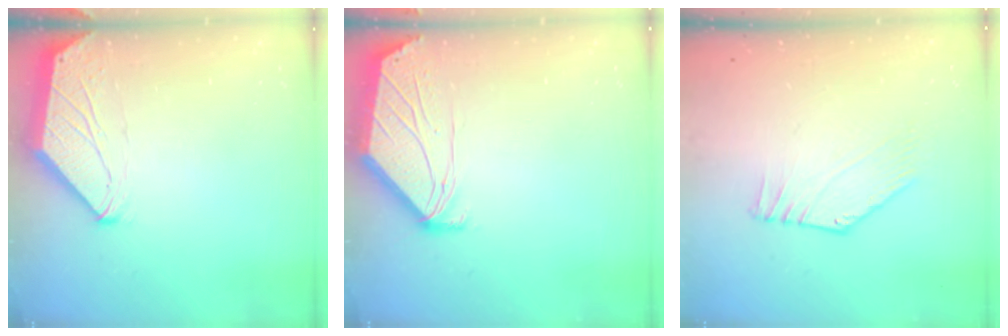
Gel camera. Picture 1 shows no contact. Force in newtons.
{"total": 1.6, "press": 1.5, "slide": 0.5}
{"total": 2.7, "press": 2.7, "slide": 0.0}